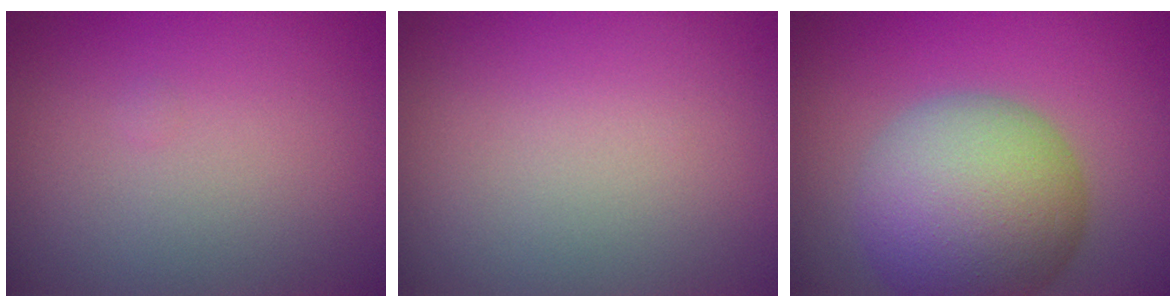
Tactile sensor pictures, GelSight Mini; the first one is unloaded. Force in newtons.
{"total": 0.0}
{"total": 10.7, "press": 10.7, "slide": 0.8}